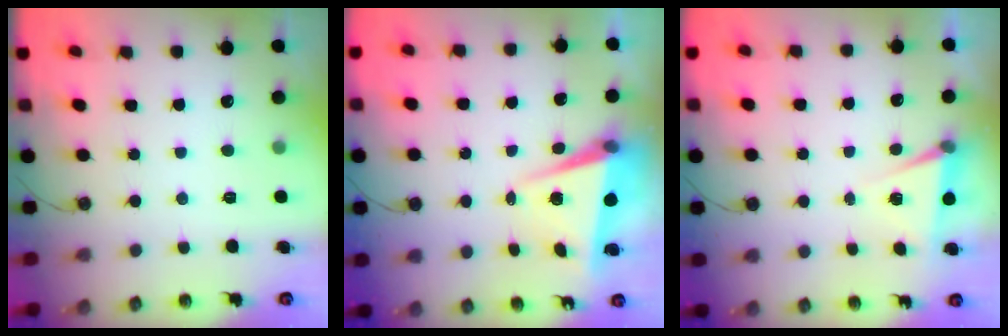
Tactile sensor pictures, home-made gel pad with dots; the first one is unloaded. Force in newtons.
{"total": 5.7, "press": 5.3, "slide": 2.0}
{"total": 5.1, "press": 2.5, "slide": 4.5}